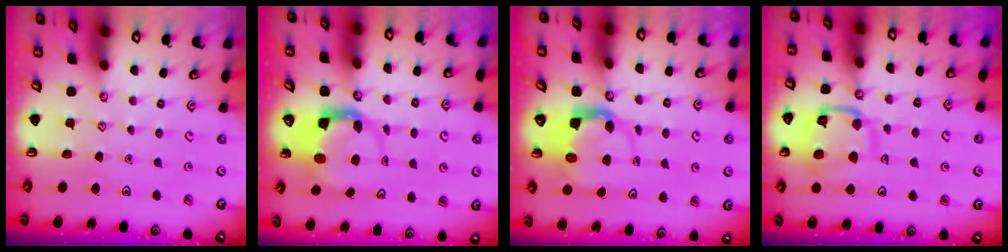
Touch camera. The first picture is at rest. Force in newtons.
{"total": 3.7, "press": 3.6, "slide": 0.6}
{"total": 3.8, "press": 3.7, "slide": 0.6}
{"total": 13.4, "press": 13.3, "slide": 1.4}